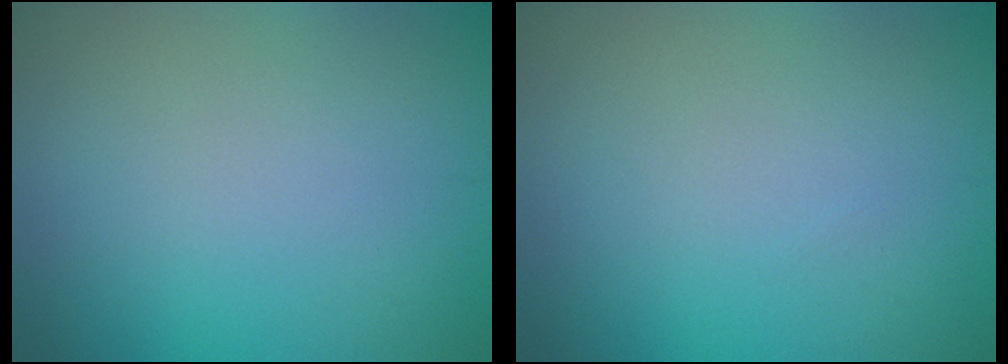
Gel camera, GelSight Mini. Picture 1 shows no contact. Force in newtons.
{"total": 0.0}